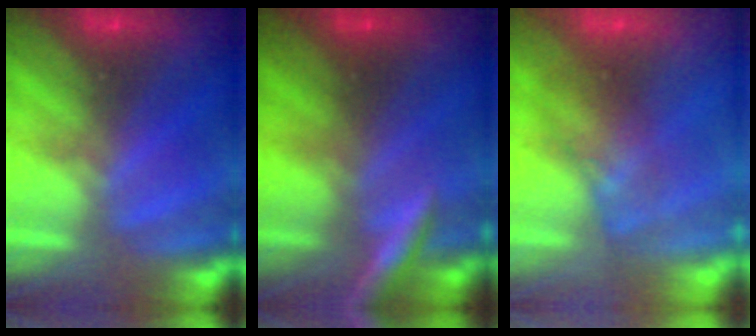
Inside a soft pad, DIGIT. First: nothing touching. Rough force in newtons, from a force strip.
{"total": 2.9}
{"total": 2.6}